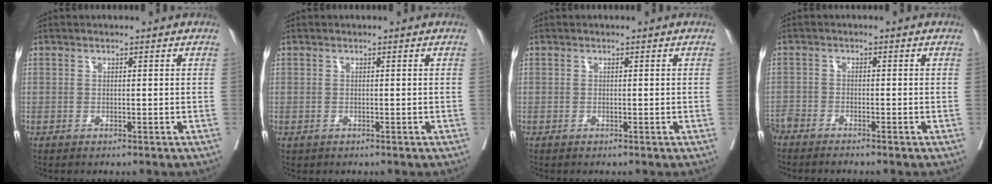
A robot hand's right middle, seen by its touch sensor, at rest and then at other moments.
{"total": 0.0}
{"total": 0.0}
{"total": 3.8, "force": [-3.6, 0.4, 1.2], "torque": [-0.014, -0.009, -0.067]}